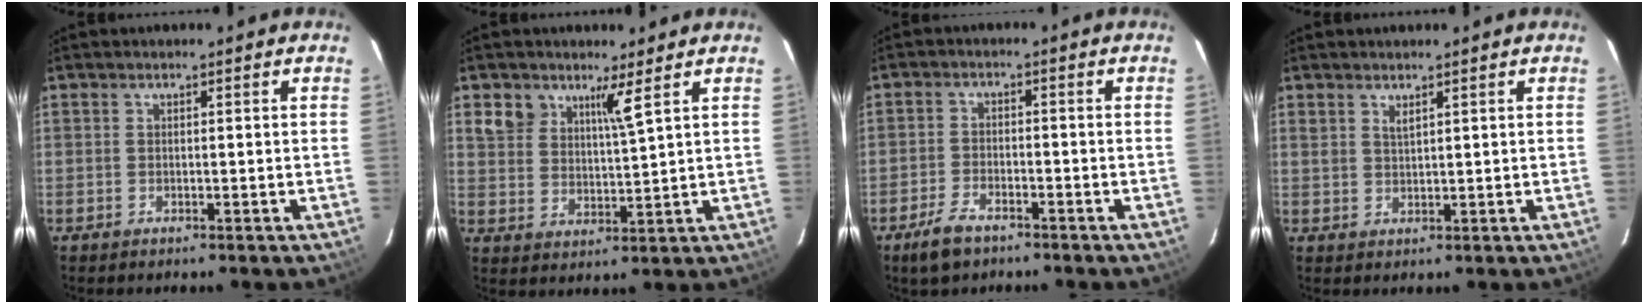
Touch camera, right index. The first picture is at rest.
{"total": 5.4, "force": [3.7, 2.4, 3.2], "torque": [-0.058, -0.002, 0.069]}
{"total": 6.2, "force": [-4.4, 2.9, 3.2], "torque": [-0.084, -0.001, -0.082]}
{"total": 1.6, "force": [1.3, 0.5, 0.8], "torque": [-0.013, 0.001, 0.023]}